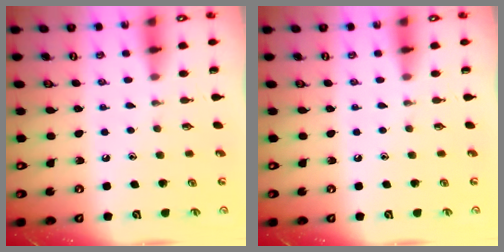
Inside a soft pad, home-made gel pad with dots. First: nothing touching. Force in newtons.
{"total": 0.0}